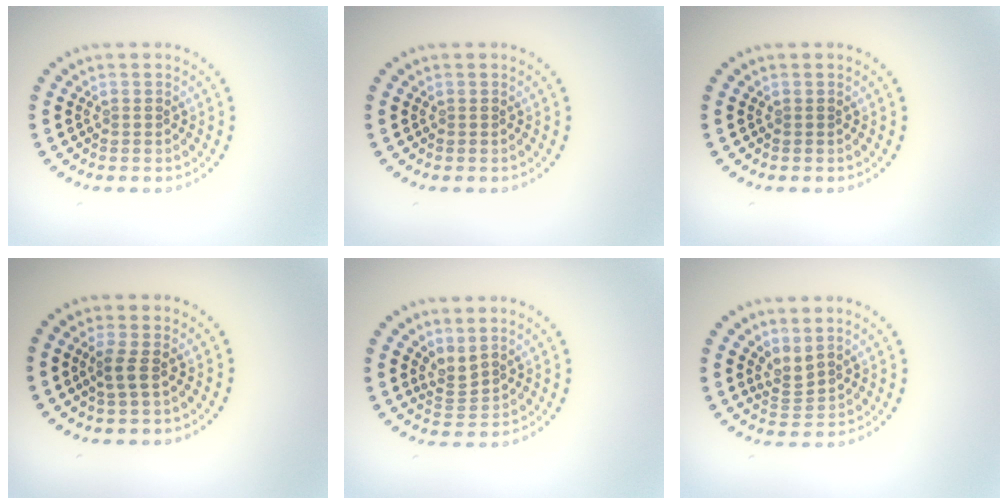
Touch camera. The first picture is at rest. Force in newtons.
{"total": 0.0}
{"total": 0.0}
{"total": 1.6, "press": 1.4, "slide": 0.9}
{"total": 2.1, "press": 1.5, "slide": 1.5}
{"total": 2.0, "press": 1.4, "slide": 1.4}